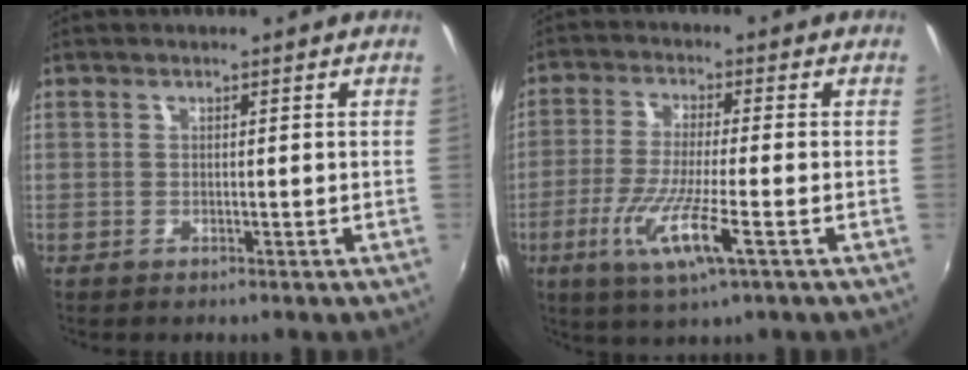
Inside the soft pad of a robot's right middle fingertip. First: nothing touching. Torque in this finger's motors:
{"motor_torque": [1.41, -0.73, 0.69, 0.12]}